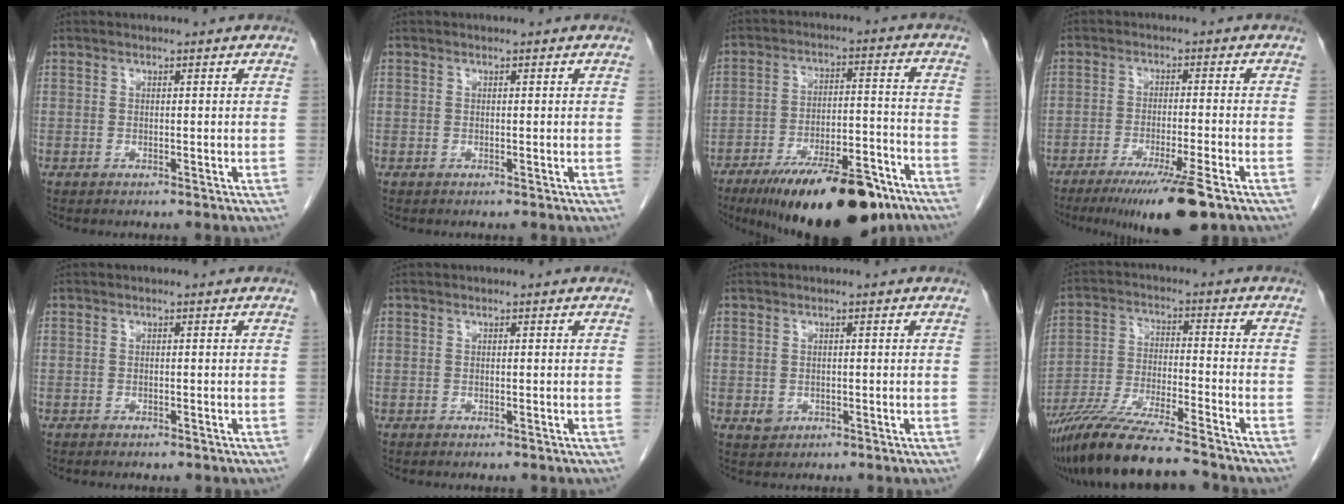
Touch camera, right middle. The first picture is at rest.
{"total": 0.0}
{"total": 20.0, "force": [-14.4, 5.4, 12.8], "torque": [-0.157, 0.006, -0.228]}
{"total": 10.4, "force": [-7.0, -0.1, 7.7], "torque": [-0.121, -0.027, -0.110]}
{"total": 1.8, "force": [-1.5, 0.7, 0.8], "torque": [-0.016, -0.003, -0.014]}
{"total": 0.6, "force": [-0.5, 0.2, 0.3], "torque": [-0.009, -0.001, -0.006]}
{"total": 1.5, "force": [-0.4, 1.3, 0.6], "torque": [-0.010, 0.003, 0.000]}
{"total": 14.1, "force": [-12.2, 0.2, 7.1], "torque": [-0.131, -0.027, -0.214]}